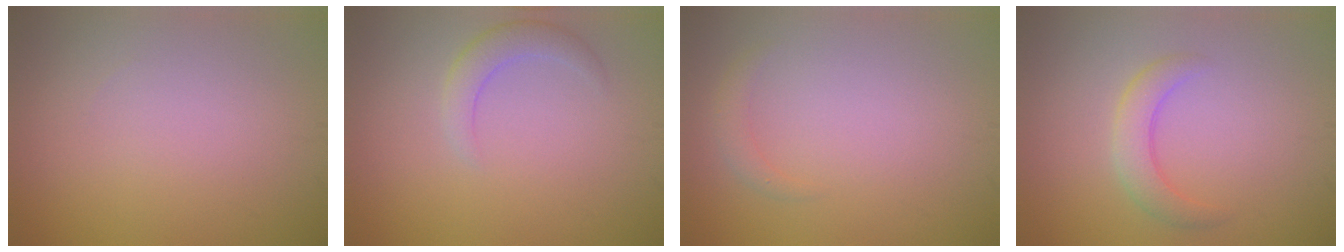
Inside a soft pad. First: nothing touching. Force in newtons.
{"total": 2.3, "press": 2.3, "slide": 0.4}
{"total": 1.1, "press": 1.1, "slide": 0.0}
{"total": 2.7, "press": 2.7, "slide": 0.2}